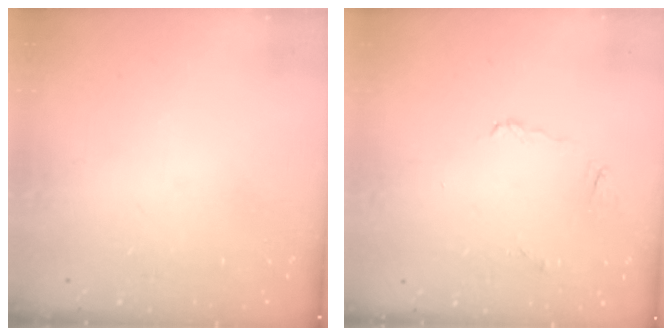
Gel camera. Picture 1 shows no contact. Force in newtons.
{"total": 3.6, "press": 3.5, "slide": 0.5}